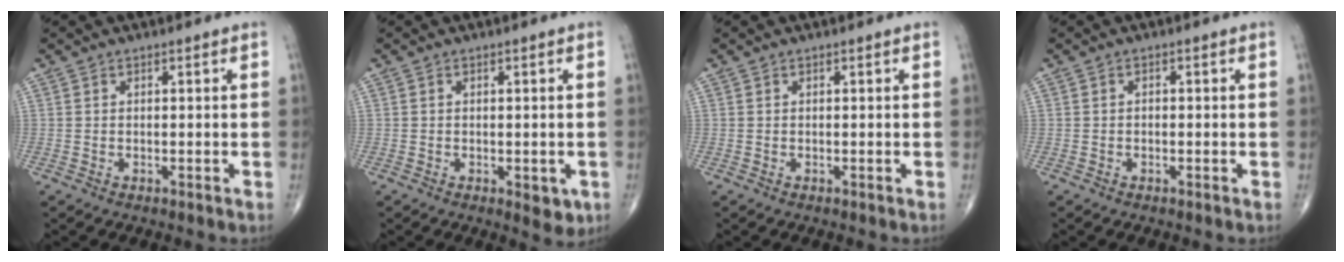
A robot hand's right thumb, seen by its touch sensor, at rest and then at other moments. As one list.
[{"total": 3.6, "force": [-1.1, 1.8, 2.9], "torque": [-0.021, -0.005, -0.010]}, {"total": 0.0}, {"total": 0.6, "force": [-0.2, 0.4, 0.4], "torque": [-0.006, 0.005, -0.005]}]